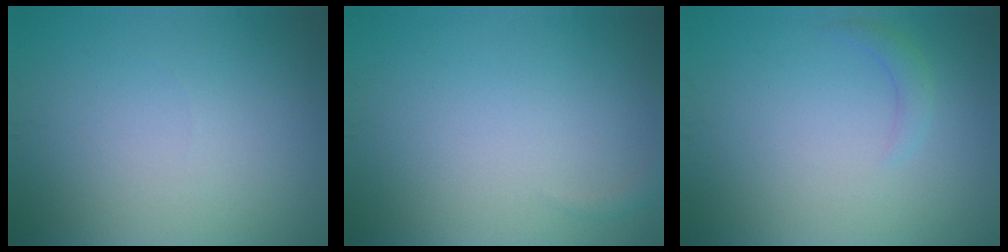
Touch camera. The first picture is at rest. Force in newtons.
{"total": 0.9, "press": 0.9, "slide": 0.1}
{"total": 1.3, "press": 1.3, "slide": 0.1}